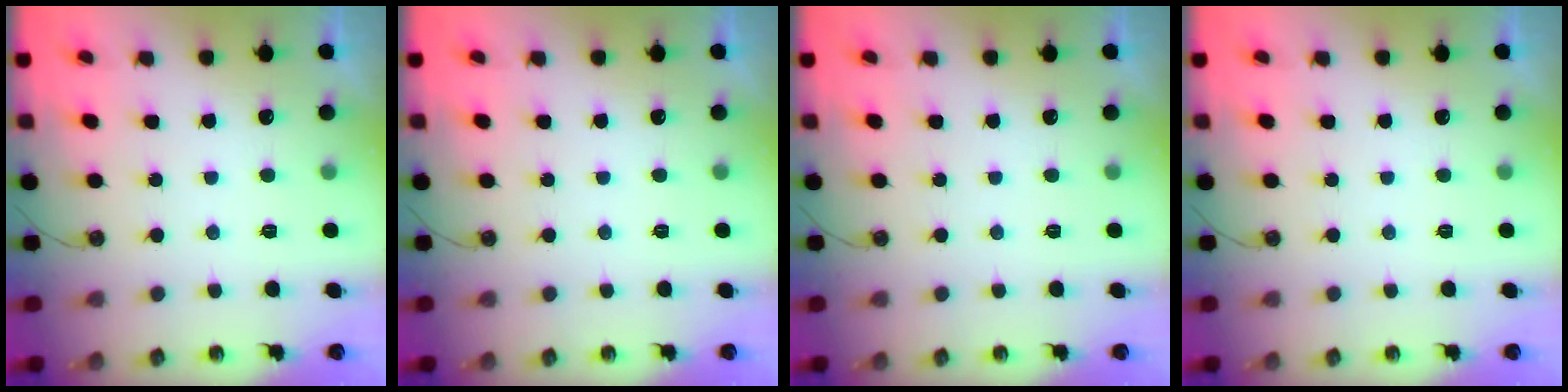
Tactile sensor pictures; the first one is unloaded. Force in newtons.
{"total": 0.0}
{"total": 0.0}
{"total": 0.0}